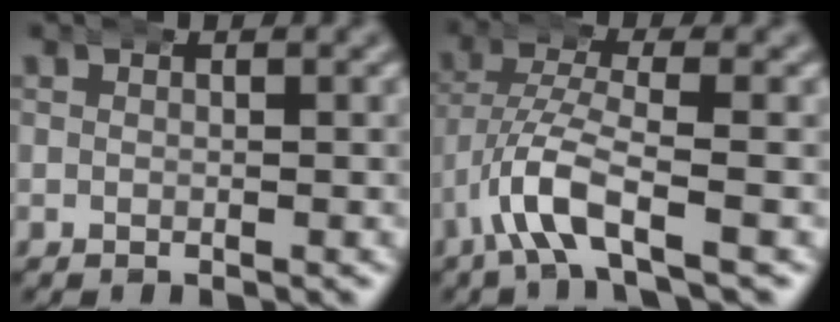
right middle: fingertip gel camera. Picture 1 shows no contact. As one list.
[{"total": 4.7, "force": [-1.7, 1.4, 4.1], "torque": [-0.110, -0.021, -0.016]}]